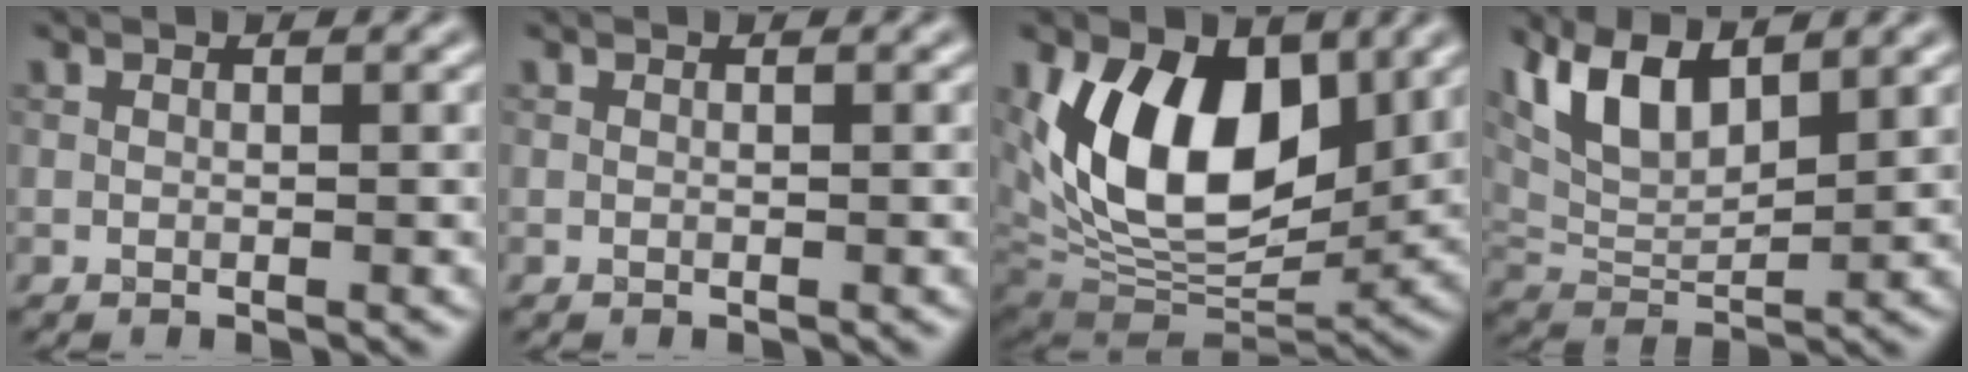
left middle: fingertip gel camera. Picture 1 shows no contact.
{"total": 0.0}
{"total": 13.2, "force": [3.2, 7.9, 10.1], "torque": [-0.156, -0.011, 0.049]}
{"total": 7.2, "force": [4.4, 2.8, 4.9], "torque": [-0.106, 0.008, 0.085]}